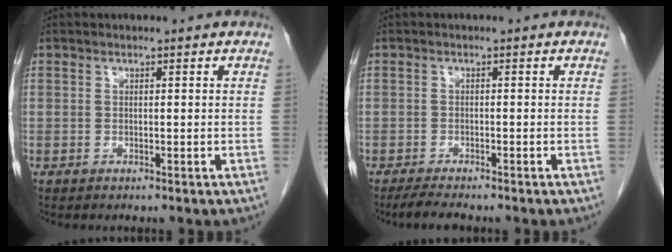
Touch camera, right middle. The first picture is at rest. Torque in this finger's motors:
{"motor_torque": [0.07, -0.04, 0.02, 0.00]}